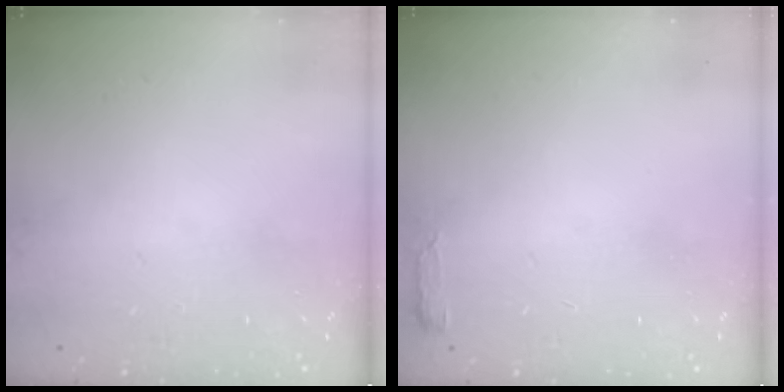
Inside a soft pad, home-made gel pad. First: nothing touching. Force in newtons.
{"total": 2.9, "press": 2.8, "slide": 0.6}